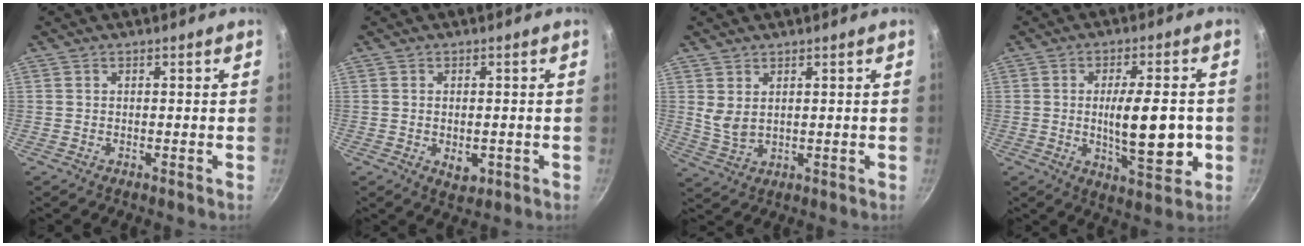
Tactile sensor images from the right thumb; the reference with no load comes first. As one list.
[{"total": 3.6, "force": [-0.7, 2.3, 2.6], "torque": [-0.034, -0.004, -0.006]}, {"total": 3.8, "force": [1.7, 2.1, 2.6], "torque": [-0.048, -0.019, 0.041]}, {"total": 13.9, "force": [-1.3, 5.0, 12.9], "torque": [-0.172, -0.010, -0.011]}]